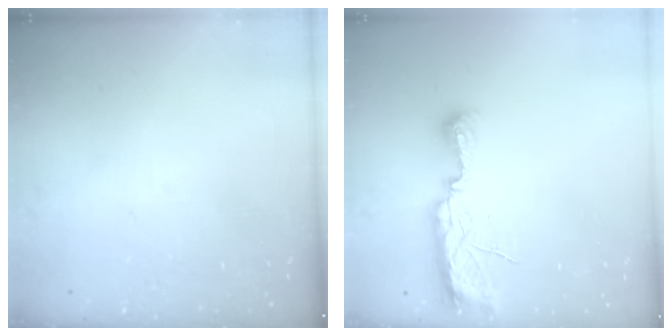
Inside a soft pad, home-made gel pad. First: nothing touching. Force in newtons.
{"total": 10.6, "press": 9.2, "slide": 5.3}